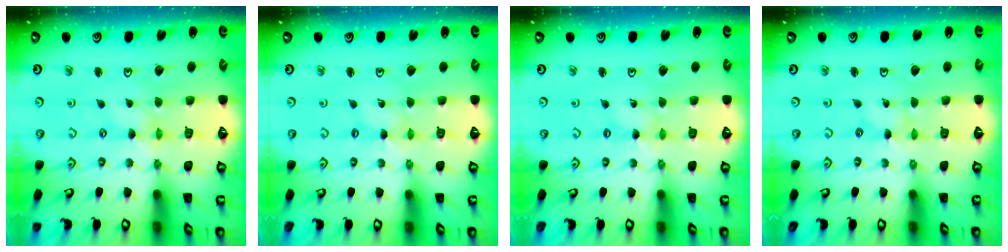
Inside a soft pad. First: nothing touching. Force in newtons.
{"total": 0.0}
{"total": 0.0}
{"total": 0.0}